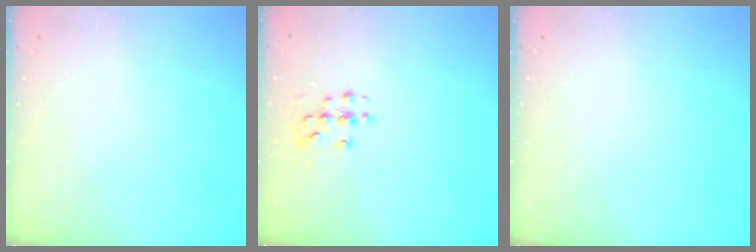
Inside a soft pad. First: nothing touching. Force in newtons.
{"total": 4.7, "press": 4.7, "slide": 0.2}
{"total": 0.0}